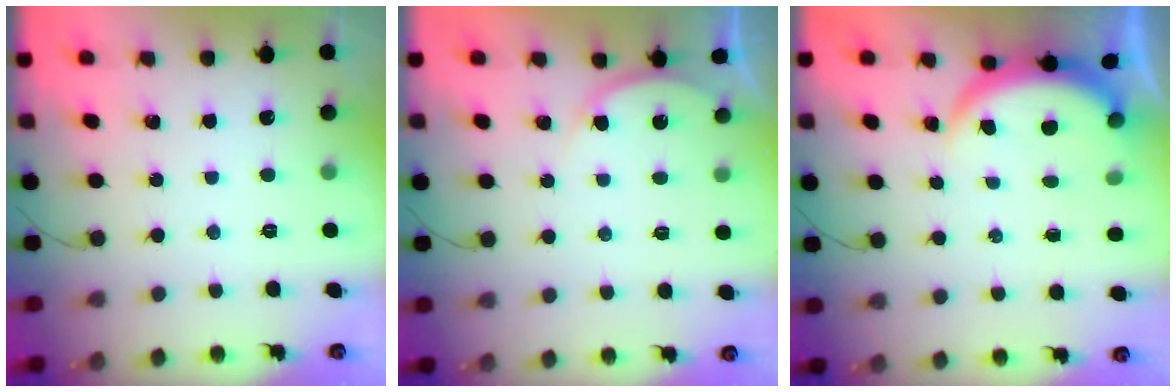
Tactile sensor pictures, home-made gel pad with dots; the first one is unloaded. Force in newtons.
{"total": 2.9, "press": 2.9, "slide": 0.5}
{"total": 3.9, "press": 3.9, "slide": 0.2}